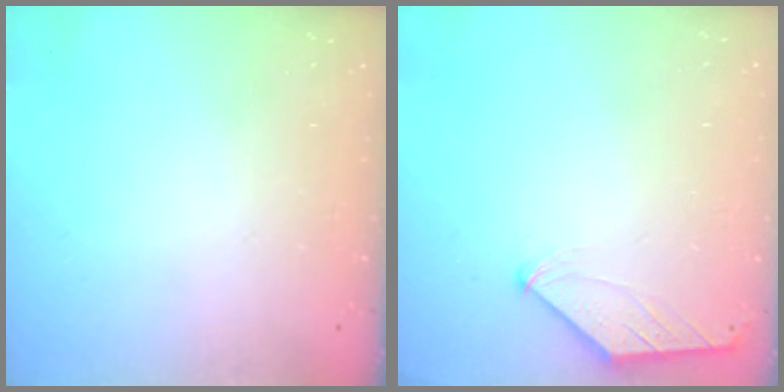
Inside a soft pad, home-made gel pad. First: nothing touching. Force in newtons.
{"total": 0.5, "press": 0.4, "slide": 0.3}